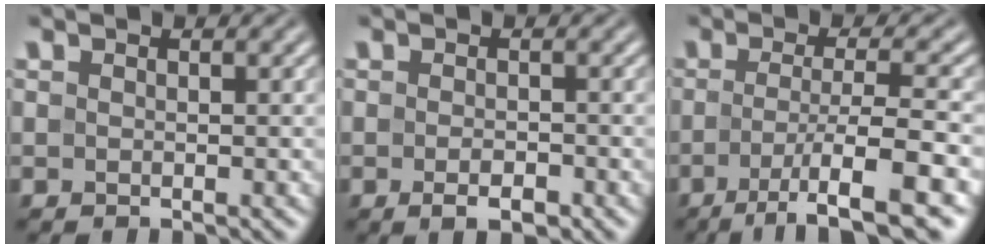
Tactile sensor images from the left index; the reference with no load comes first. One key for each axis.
{"total": 2.0, "fx": -1.0, "fy": 0.8, "fz": 1.6, "tx": -0.029, "ty": -0.003, "tz": -0.015}
{"total": 7.4, "fx": -3.1, "fy": 1.4, "fz": 6.6, "tx": -0.098, "ty": -0.005, "tz": -0.055}